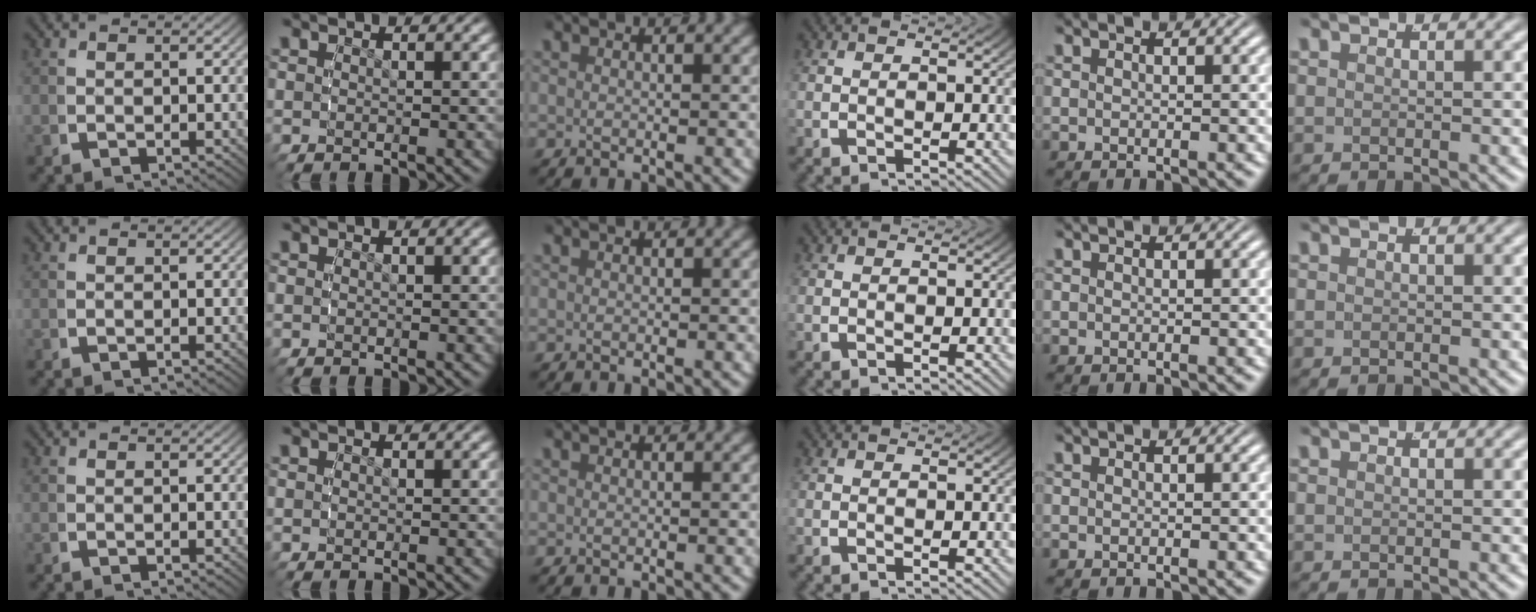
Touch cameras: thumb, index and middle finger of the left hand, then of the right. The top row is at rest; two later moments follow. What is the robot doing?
{"motion": "reach", "object": "stress ball aka squeeze ball"}